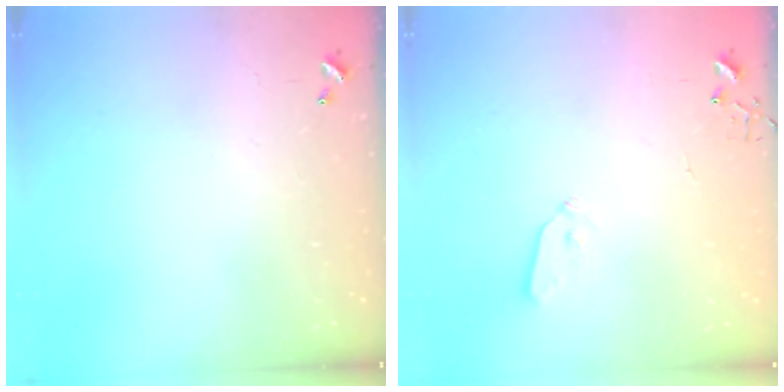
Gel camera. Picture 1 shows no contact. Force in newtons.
{"total": 4.3, "press": 4.3, "slide": 0.3}